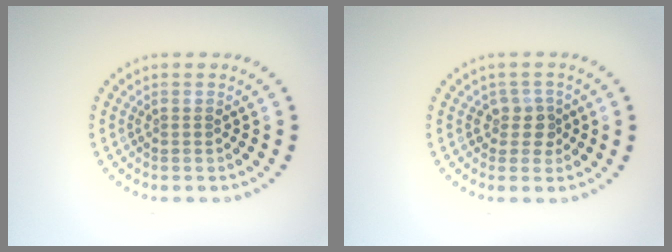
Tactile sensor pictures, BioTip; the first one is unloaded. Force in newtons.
{"total": 2.0, "press": 1.6, "slide": 1.2}